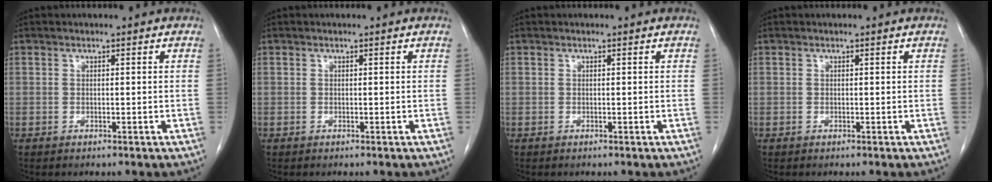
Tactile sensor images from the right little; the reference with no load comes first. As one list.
[{"total": 0.0}, {"total": 0.0}, {"total": 0.0}]